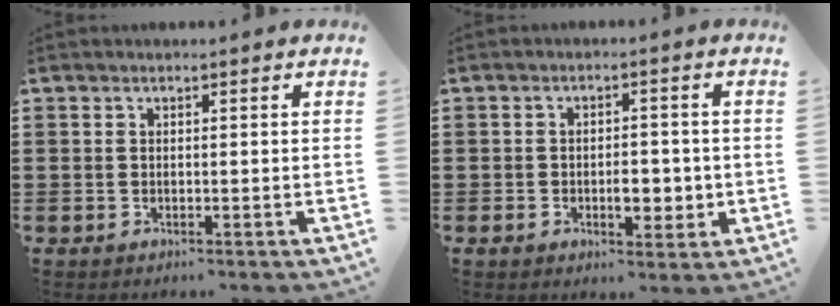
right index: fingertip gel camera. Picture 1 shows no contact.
{"total": 4.9, "force": [-1.2, 2.7, 3.9], "torque": [-0.054, 0.001, -0.024]}